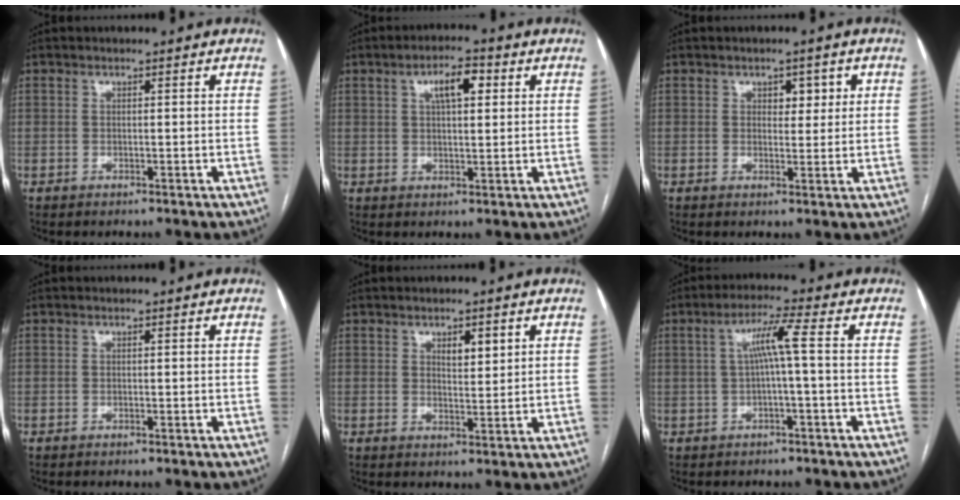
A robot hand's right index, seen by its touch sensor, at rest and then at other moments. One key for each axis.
{"total": 5.7, "fx": 2.1, "fy": 1.9, "fz": 4.9, "tx": -0.087, "ty": 0.013, "tz": 0.036}
{"total": 3.1, "fx": 1.2, "fy": 1.8, "fz": 2.2, "tx": -0.026, "ty": 0.004, "tz": 0.016}
{"total": 0.0}
{"total": 2.9, "fx": 1.1, "fy": 0.2, "fz": 2.7, "tx": -0.045, "ty": -0.001, "tz": 0.016}
{"total": 5.0, "fx": 0.3, "fy": -0.6, "fz": 5.0, "tx": -0.091, "ty": 0.016, "tz": 0.009}